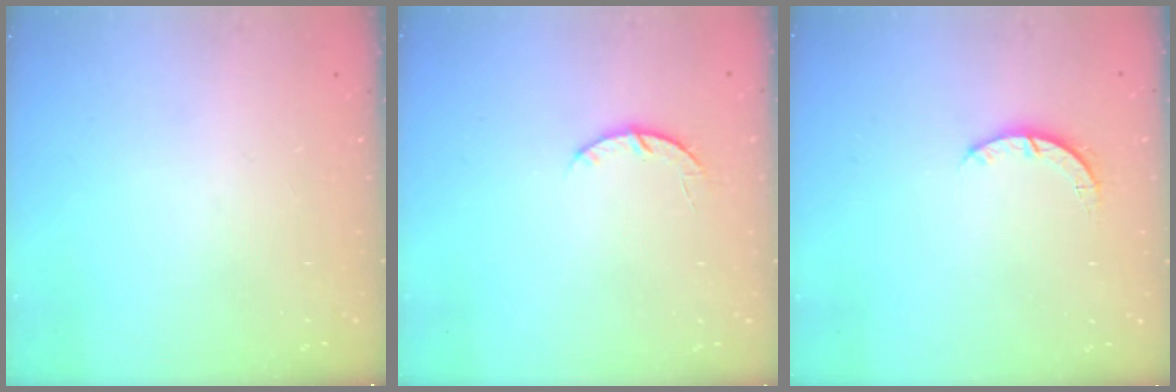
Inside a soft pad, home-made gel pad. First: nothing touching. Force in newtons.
{"total": 4.0, "press": 4.0, "slide": 0.5}
{"total": 2.7, "press": 2.7, "slide": 0.4}